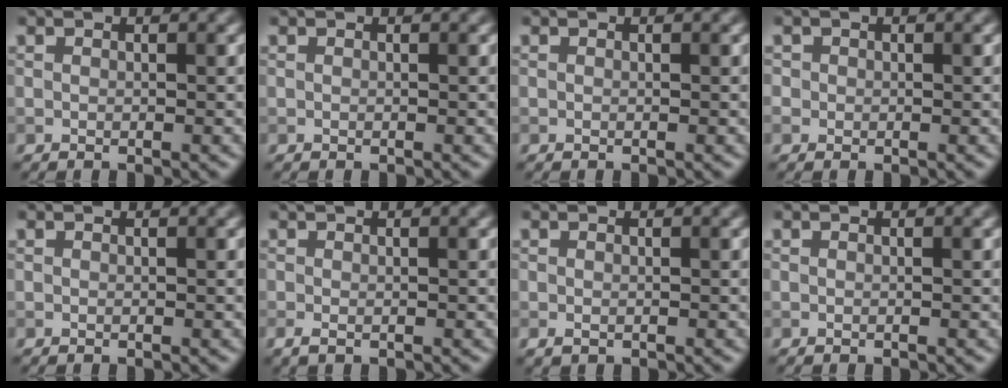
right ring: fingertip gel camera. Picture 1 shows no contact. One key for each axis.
{"total": 0.0}
{"total": 0.0}
{"total": 1.0, "fx": 0.0, "fy": 1.0, "fz": 0.1, "tx": 0.007, "ty": -0.003, "tz": -0.003}
{"total": 0.0}
{"total": 1.1, "fx": -0.1, "fy": 0.3, "fz": 1.0, "tx": -0.020, "ty": -0.002, "tz": -0.002}
{"total": 0.8, "fx": -0.3, "fy": 0.6, "fz": 0.4, "tx": -0.007, "ty": -0.005, "tz": -0.006}
{"total": 0.0}